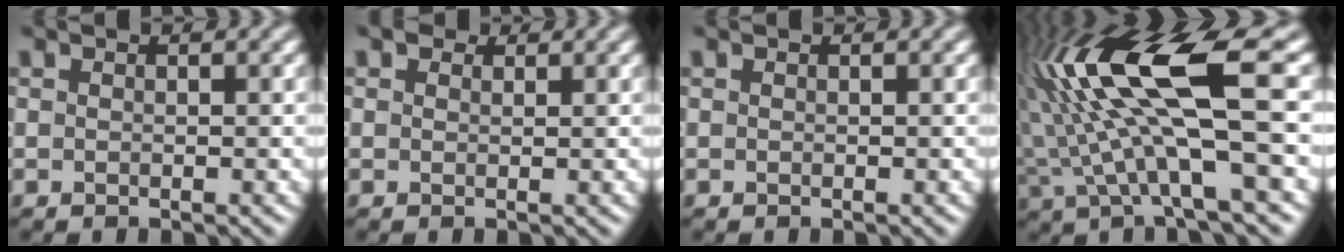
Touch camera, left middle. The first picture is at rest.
{"total": 1.2, "force": [0.9, 0.7, 0.2], "torque": [-0.003, 0.002, 0.006]}
{"total": 0.0}
{"total": 12.4, "force": [2.8, 3.3, 11.6], "torque": [-0.235, 0.008, 0.054]}